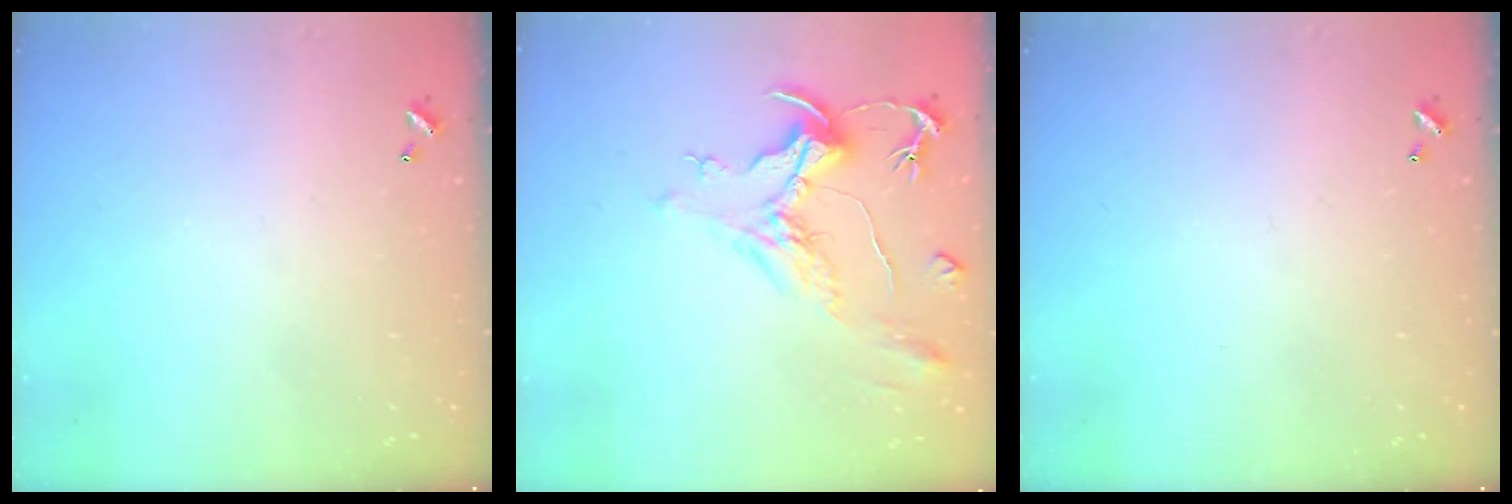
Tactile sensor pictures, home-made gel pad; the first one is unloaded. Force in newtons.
{"total": 2.3, "press": 1.8, "slide": 1.3}
{"total": 0.0}